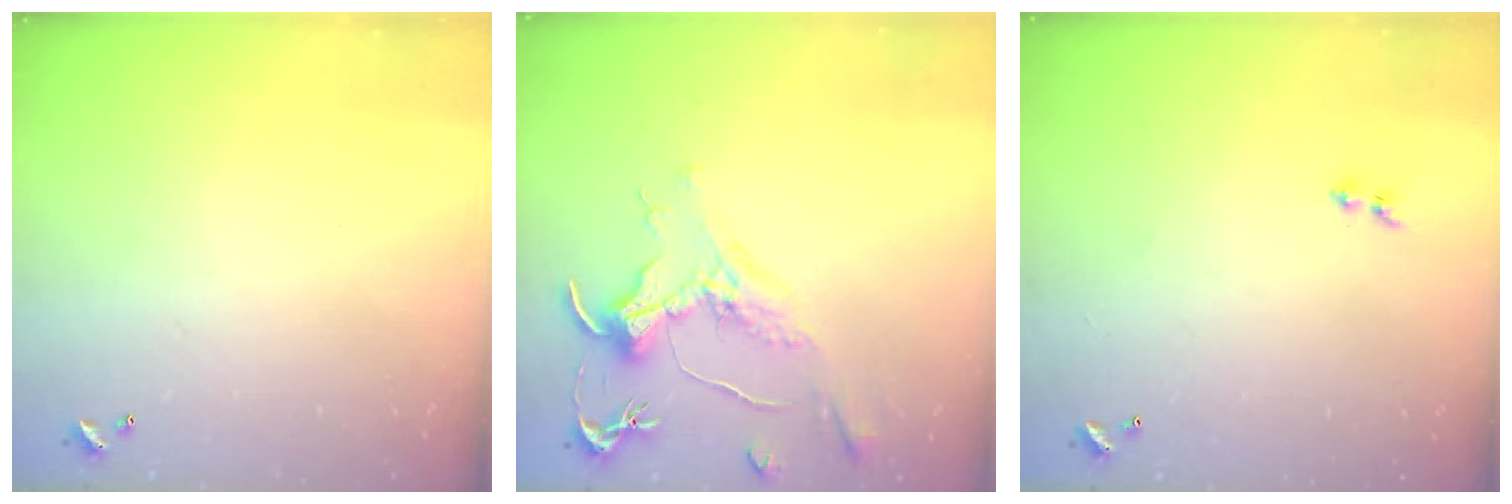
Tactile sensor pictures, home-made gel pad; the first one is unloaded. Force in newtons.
{"total": 1.6, "press": 1.3, "slide": 0.9}
{"total": 1.1, "press": 0.9, "slide": 0.6}